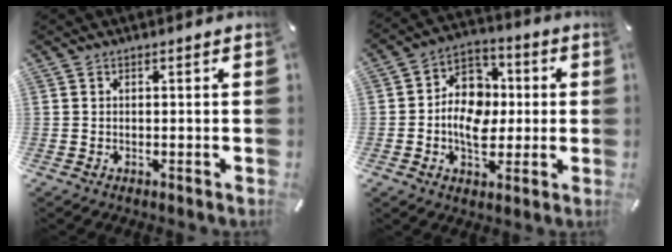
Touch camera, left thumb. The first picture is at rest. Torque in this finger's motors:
{"motor_torque": [0.28, 0.99, 0.59, -0.37, 0.32]}